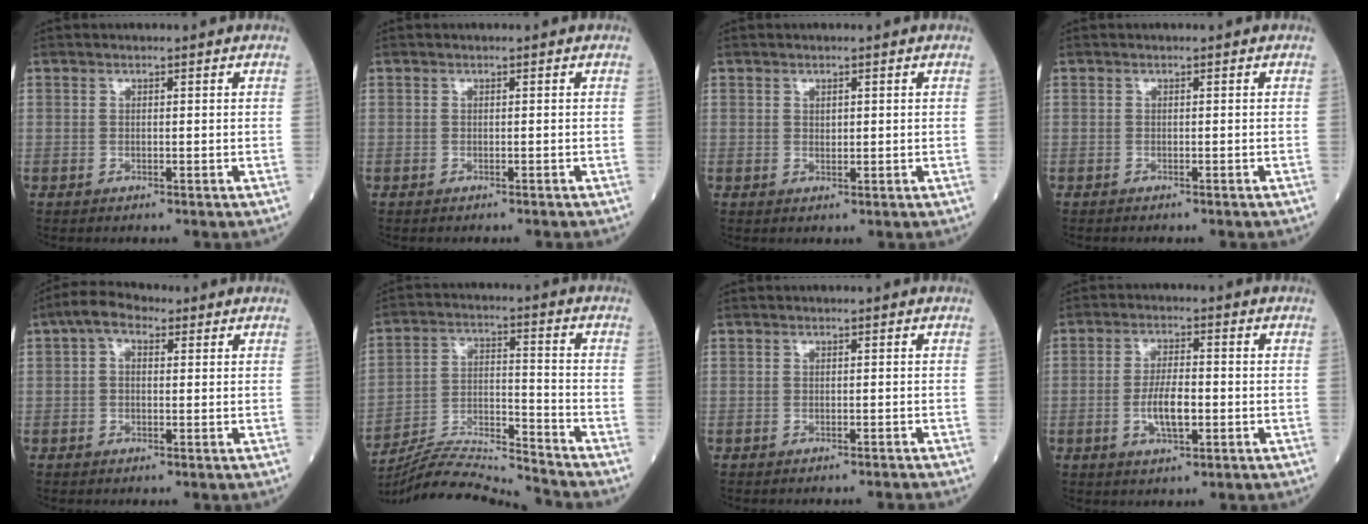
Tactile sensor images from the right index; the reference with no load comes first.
{"total": 1.1, "force": [-1.1, -0.2, 0.4], "torque": [-0.002, 0.001, -0.015]}
{"total": 0.9, "force": [0.3, 0.5, 0.6], "torque": [-0.009, -0.003, 0.008]}
{"total": 1.4, "force": [-1.3, -0.1, 0.6], "torque": [-0.006, 0.001, -0.017]}
{"total": 4.0, "force": [1.4, 2.4, 2.9], "torque": [-0.057, 0.025, 0.020]}
{"total": 13.2, "force": [-12.9, -2.1, 1.8], "torque": [-0.037, 0.017, -0.236]}
{"total": 2.4, "force": [-2.3, -0.6, 0.4], "torque": [-0.002, -0.002, -0.029]}
{"total": 5.7, "force": [-1.4, 1.7, 5.3], "torque": [-0.106, 0.001, -0.025]}